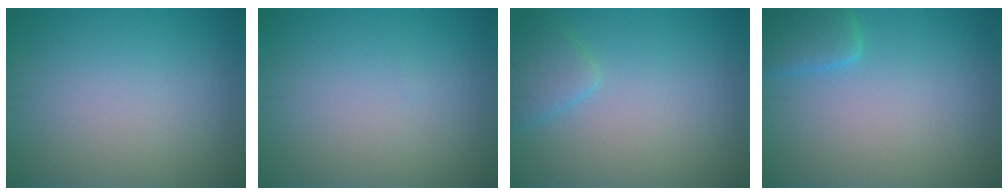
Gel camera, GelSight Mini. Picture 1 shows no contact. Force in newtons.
{"total": 0.0}
{"total": 2.1, "press": 2.1, "slide": 0.2}
{"total": 2.6, "press": 2.6, "slide": 0.3}